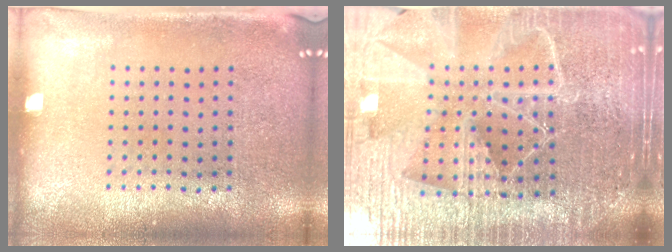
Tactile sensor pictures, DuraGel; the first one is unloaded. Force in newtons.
{"total": 6.4, "press": 5.6, "slide": 3.3}